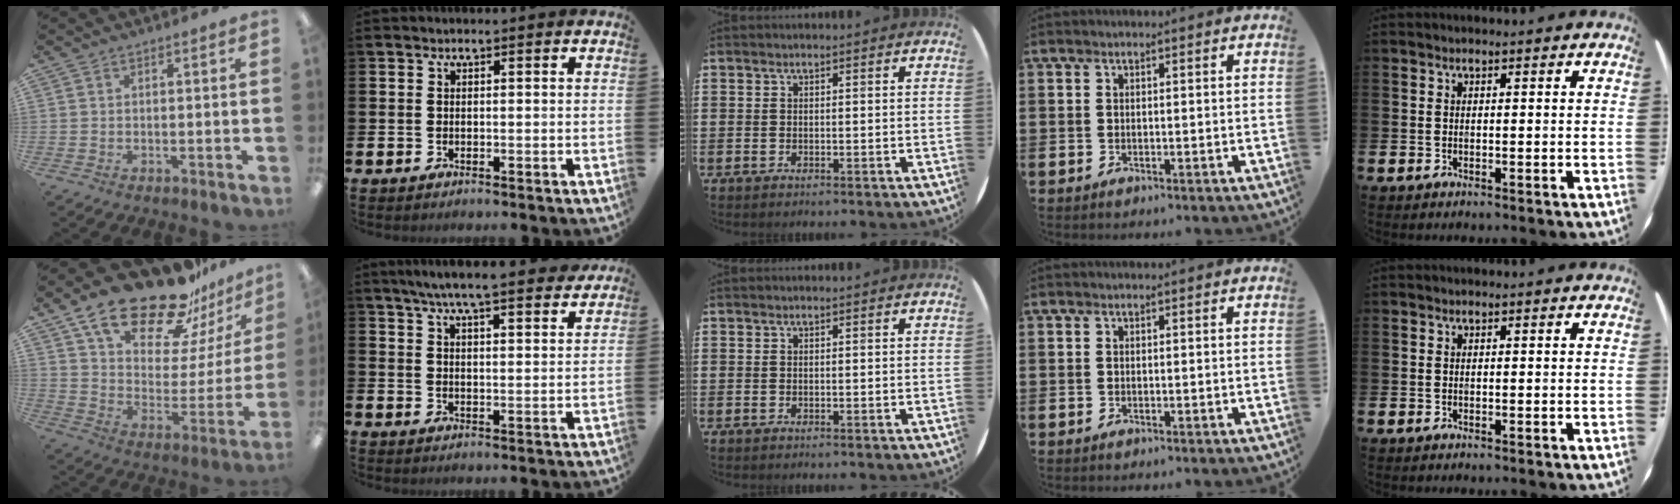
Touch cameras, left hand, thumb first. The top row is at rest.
{"thumb": {"total": 24.4, "force": [18.5, 9.2, 13.0], "torque": [-0.213, -0.124, 0.319]}, "index": {"total": 7.1, "force": [6.6, 0.3, 2.5], "torque": [-0.055, -0.034, 0.115]}}